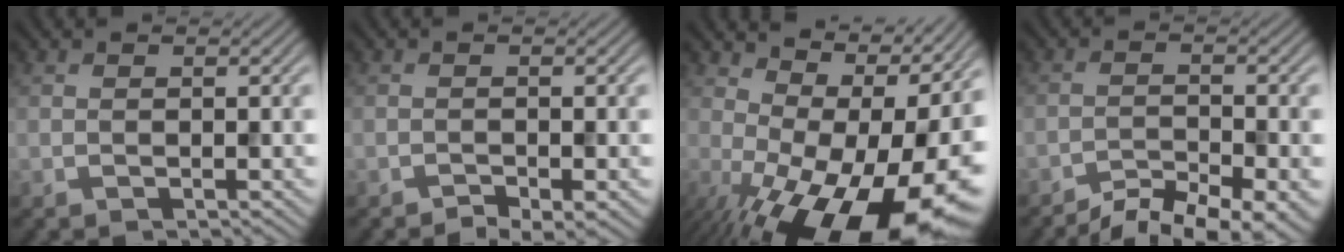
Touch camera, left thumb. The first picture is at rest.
{"total": 2.2, "force": [-1.6, 0.5, 1.5], "torque": [-0.024, -0.003, -0.026]}
{"total": 19.0, "force": [-2.6, 9.4, 16.3], "torque": [-0.199, -0.003, -0.019]}
{"total": 7.1, "force": [-6.0, 1.5, 3.5], "torque": [-0.057, -0.007, -0.093]}